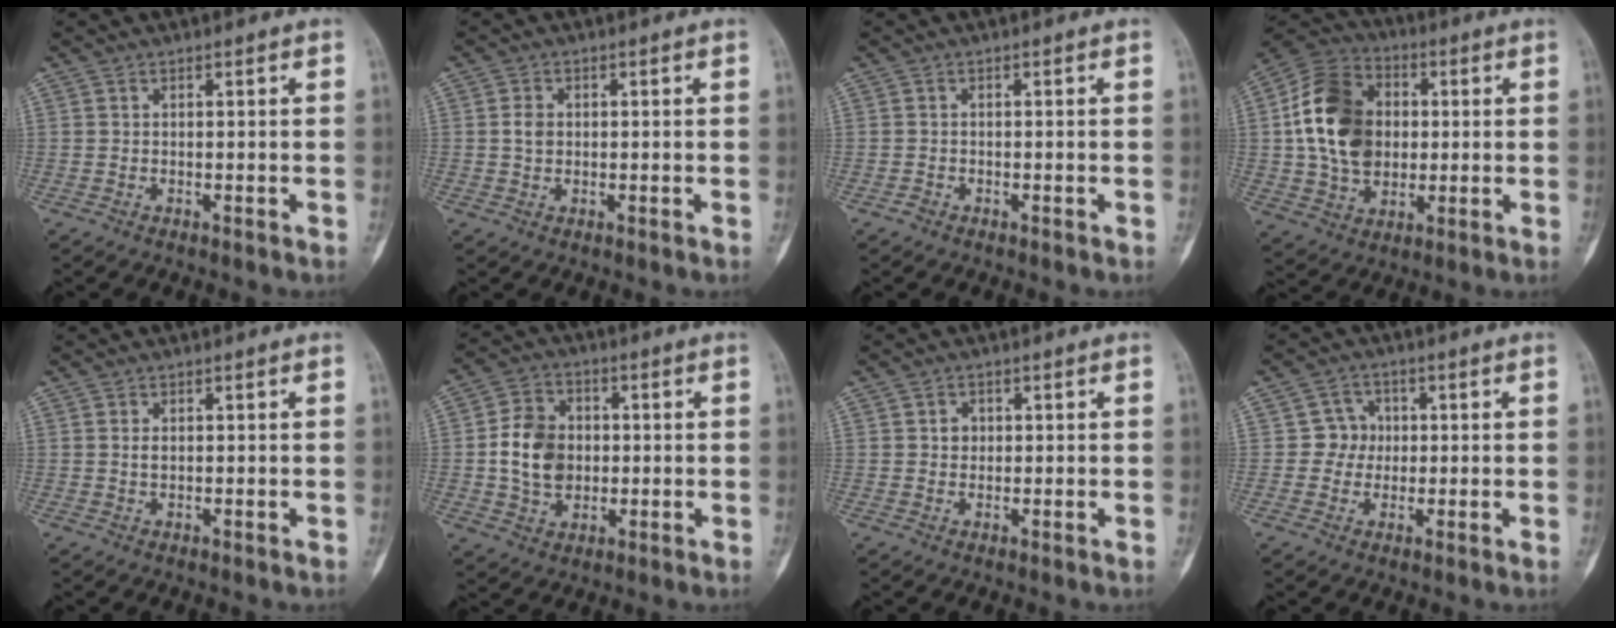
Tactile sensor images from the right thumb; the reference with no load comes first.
{"total": 2.2, "force": [0.2, 1.8, 1.2], "torque": [-0.016, 0.004, 0.004]}
{"total": 0.7, "force": [-0.5, 0.5, 0.1], "torque": [-0.001, 0.001, -0.015]}
{"total": 17.5, "force": [1.5, 13.2, 11.5], "torque": [-0.186, 0.014, 0.024]}
{"total": 0.9, "force": [0.1, 0.6, 0.7], "torque": [-0.009, 0.000, 0.003]}
{"total": 10.5, "force": [-0.1, 8.4, 6.3], "torque": [-0.090, 0.009, -0.003]}
{"total": 1.9, "force": [0.3, 1.7, 0.8], "torque": [-0.002, 0.002, 0.003]}
{"total": 4.4, "force": [0.1, 4.3, 0.9], "torque": [0.021, 0.012, -0.006]}